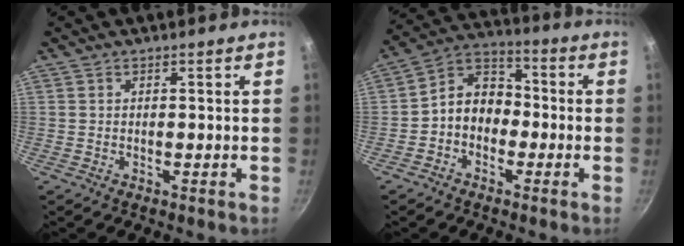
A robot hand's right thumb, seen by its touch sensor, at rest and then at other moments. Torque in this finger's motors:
{"motor_torque": [-0.37, 0.22, 0.35, 0.27, 0.10]}